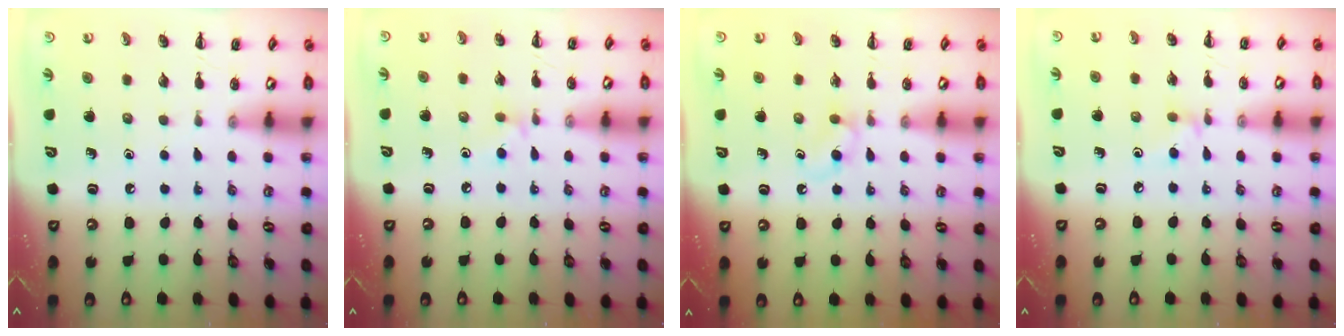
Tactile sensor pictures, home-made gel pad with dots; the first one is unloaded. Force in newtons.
{"total": 4.0, "press": 3.6, "slide": 1.6}
{"total": 3.7, "press": 3.4, "slide": 1.6}
{"total": 3.8, "press": 3.6, "slide": 1.2}